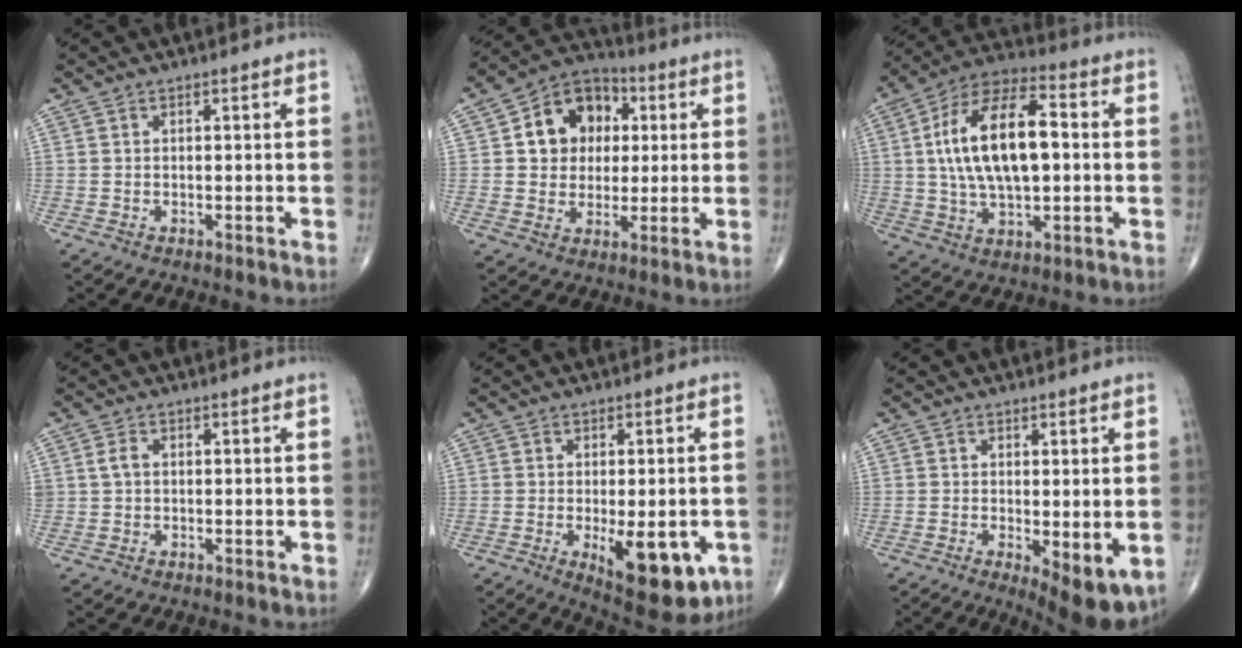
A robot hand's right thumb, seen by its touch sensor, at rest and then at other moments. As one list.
[{"total": 13.0, "force": [2.7, 10.5, 7.1], "torque": [-0.070, 0.009, 0.039]}, {"total": 18.5, "force": [1.5, 8.9, 16.1], "torque": [-0.287, 0.025, 0.021]}, {"total": 2.0, "force": [0.3, 1.5, 1.4], "torque": [-0.027, 0.005, 0.005]}, {"total": 13.2, "force": [-4.1, 5.6, 11.2], "torque": [-0.135, -0.011, -0.041]}, {"total": 8.2, "force": [-2.1, 2.9, 7.4], "torque": [-0.098, -0.022, -0.025]}]